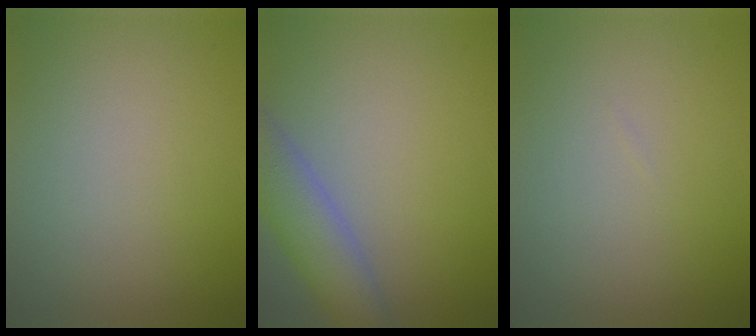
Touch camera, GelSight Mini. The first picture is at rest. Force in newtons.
{"total": 5.1, "press": 5.0, "slide": 0.4}
{"total": 0.0}